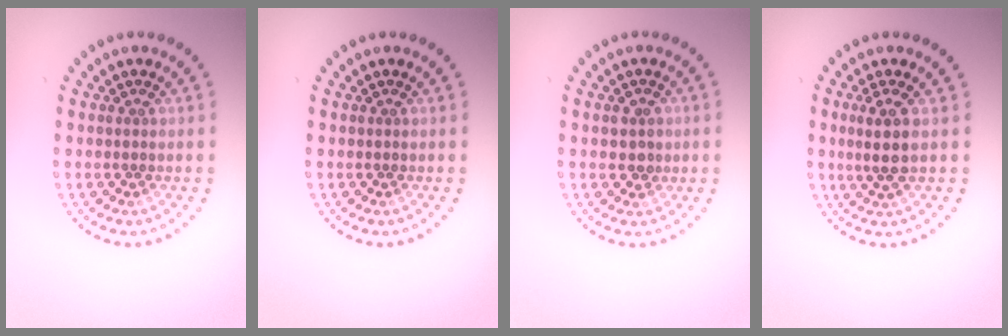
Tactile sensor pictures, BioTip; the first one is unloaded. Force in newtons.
{"total": 0.0}
{"total": 1.7, "press": 1.6, "slide": 0.3}
{"total": 2.5, "press": 2.2, "slide": 1.2}